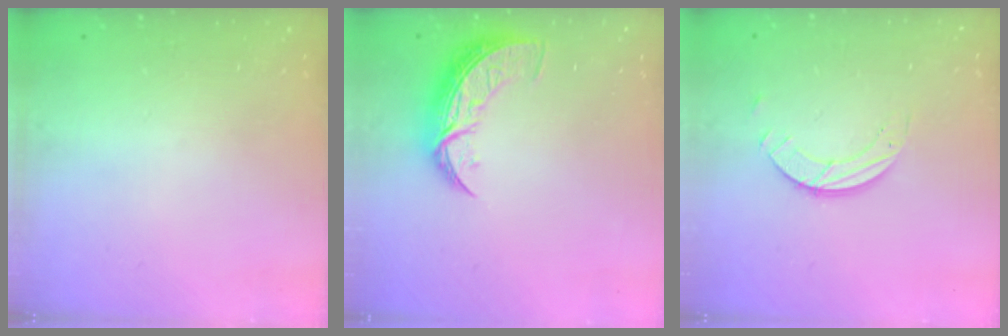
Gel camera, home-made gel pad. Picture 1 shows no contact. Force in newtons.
{"total": 8.6, "press": 8.5, "slide": 0.8}
{"total": 3.9, "press": 3.9, "slide": 0.1}